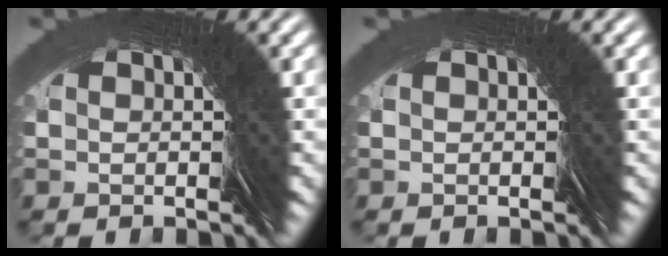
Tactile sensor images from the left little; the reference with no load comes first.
{"total": 0.0}